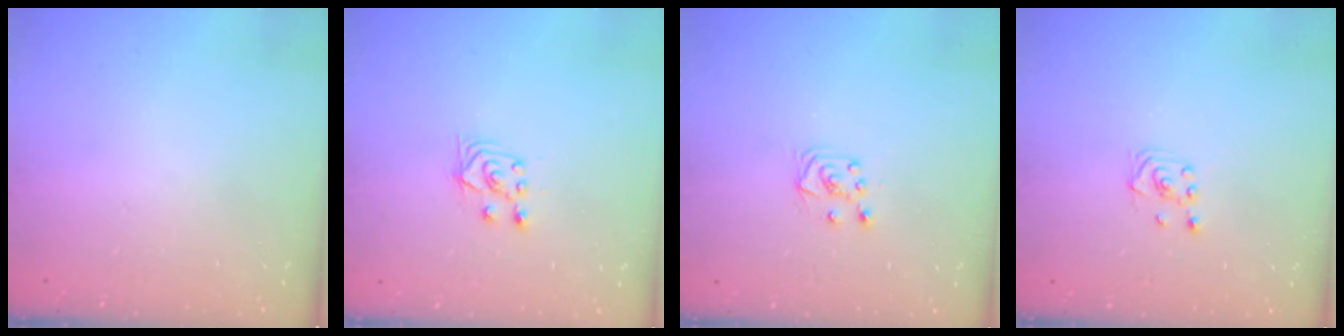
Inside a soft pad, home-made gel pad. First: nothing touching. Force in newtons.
{"total": 3.8, "press": 3.7, "slide": 0.9}
{"total": 5.2, "press": 5.2, "slide": 0.4}
{"total": 1.9, "press": 1.7, "slide": 0.8}